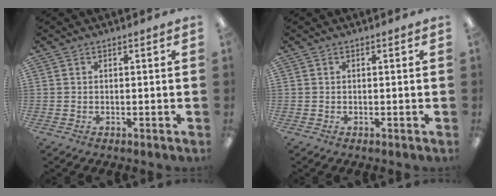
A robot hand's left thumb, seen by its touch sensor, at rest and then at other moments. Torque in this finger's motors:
{"motor_torque": [0.00, 0.00, 0.02, -0.01, 0.00]}